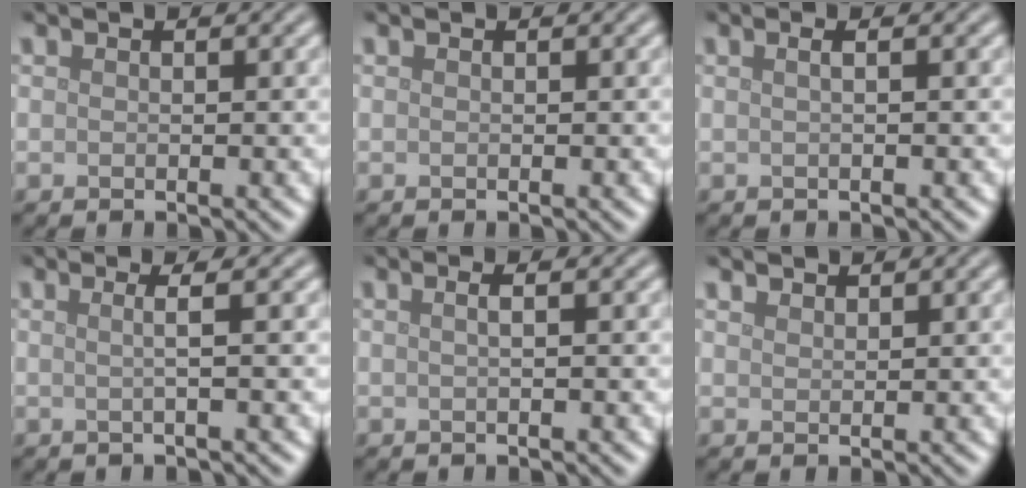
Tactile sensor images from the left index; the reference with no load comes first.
{"total": 0.0}
{"total": 1.7, "force": [0.5, 0.8, 1.4], "torque": [-0.005, 0.002, -0.010]}
{"total": 2.2, "force": [0.2, 0.7, 2.1], "torque": [-0.027, 0.007, -0.015]}
{"total": 1.9, "force": [0.5, 0.9, 1.6], "torque": [-0.006, 0.003, -0.013]}
{"total": 1.2, "force": [1.1, 0.2, 0.1], "torque": [-0.005, 0.000, 0.022]}